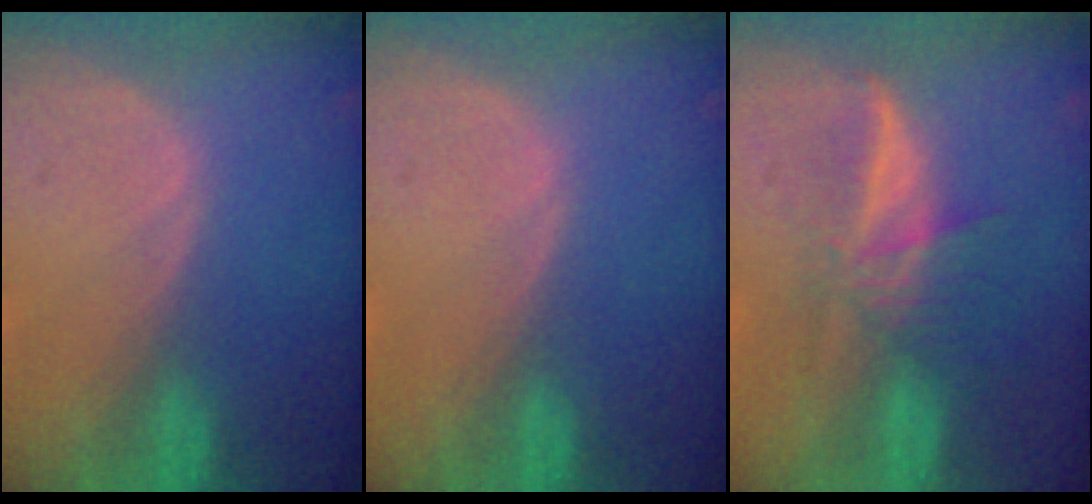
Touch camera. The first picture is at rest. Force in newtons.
{"total": 0.0}
{"total": 5.8, "press": 5.3, "slide": 2.5}